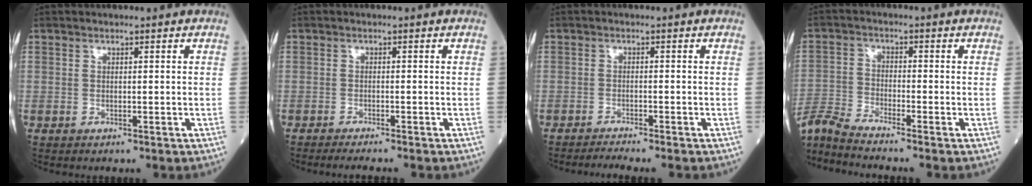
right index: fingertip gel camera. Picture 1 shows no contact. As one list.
[{"total": 4.1, "force": [-3.6, 0.2, 2.0], "torque": [-0.027, -0.007, -0.051]}, {"total": 3.9, "force": [-3.6, -0.4, 1.4], "torque": [-0.022, -0.009, -0.055]}, {"total": 7.2, "force": [-6.8, -1.8, 1.5], "torque": [-0.036, -0.013, -0.136]}]